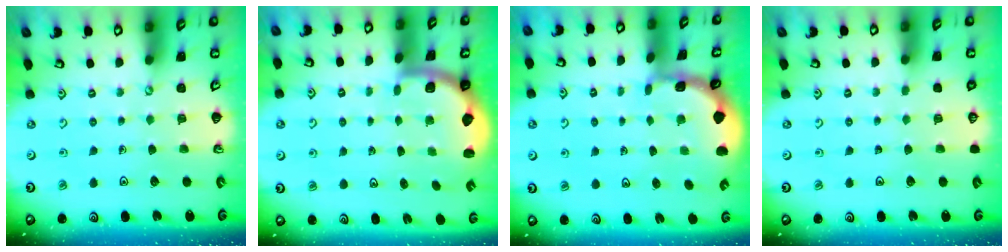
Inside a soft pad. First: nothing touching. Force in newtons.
{"total": 2.0, "press": 1.9, "slide": 0.5}
{"total": 1.5, "press": 1.5, "slide": 0.1}
{"total": 0.0}